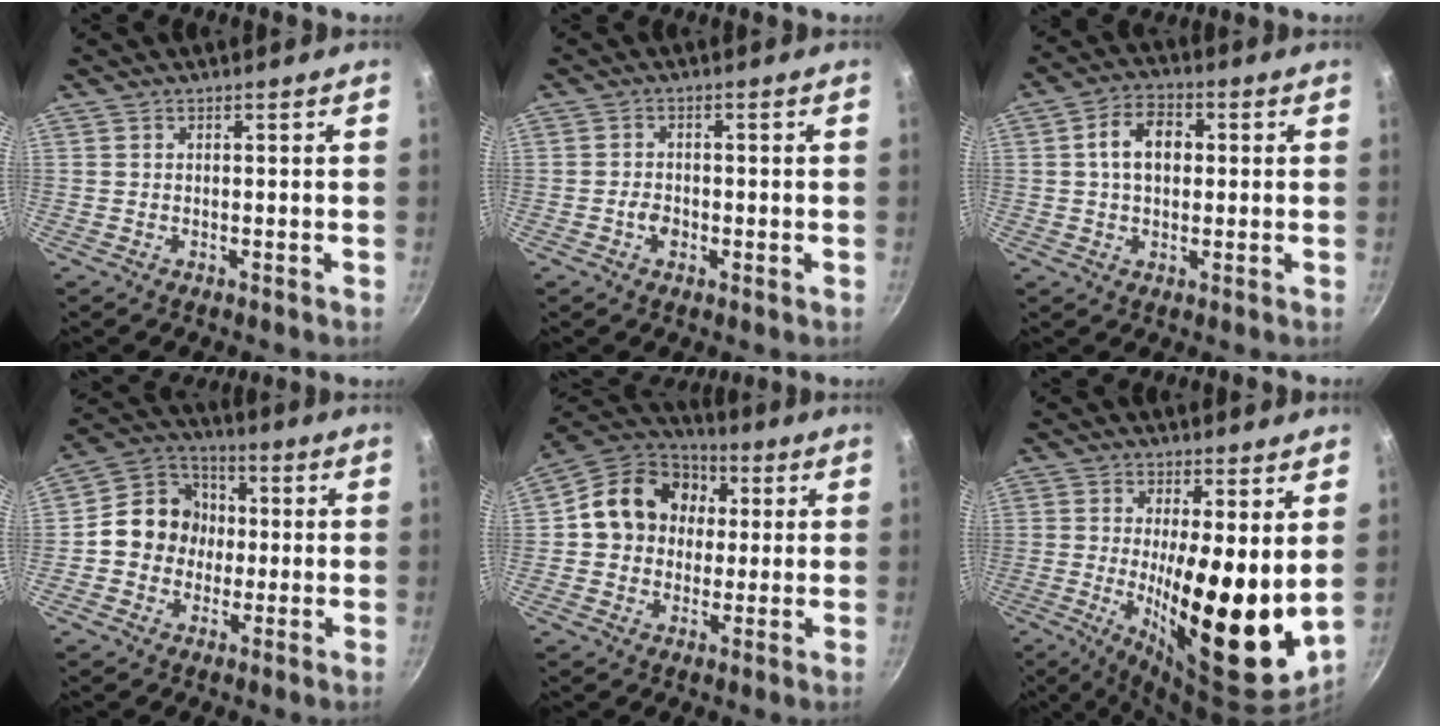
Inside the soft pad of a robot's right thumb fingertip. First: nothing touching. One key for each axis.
{"total": 2.7, "fx": -0.8, "fy": 1.9, "fz": 1.8, "tx": -0.027, "ty": 0.008, "tz": -0.017}
{"total": 8.1, "fx": 1.0, "fy": 5.6, "fz": 5.8, "tx": -0.078, "ty": 0.017, "tz": 0.007}
{"total": 11.8, "fx": -0.6, "fy": 10.5, "fz": 5.3, "tx": -0.047, "ty": 0.025, "tz": -0.031}
{"total": 15.5, "fx": 2.2, "fy": 13.2, "fz": 7.8, "tx": -0.101, "ty": 0.028, "tz": 0.020}
{"total": 18.5, "fx": 0.8, "fy": 5.7, "fz": 17.6, "tx": -0.252, "ty": -0.034, "tz": 0.016}